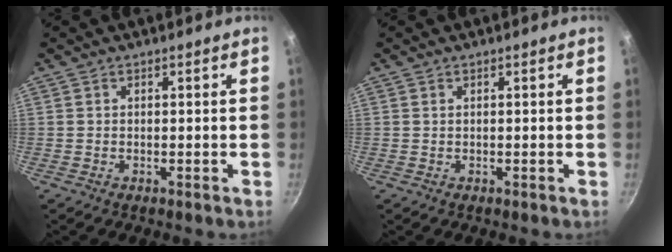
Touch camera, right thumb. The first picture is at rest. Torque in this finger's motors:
{"motor_torque": [0.25, -0.04, 0.29, 0.03, 0.03]}